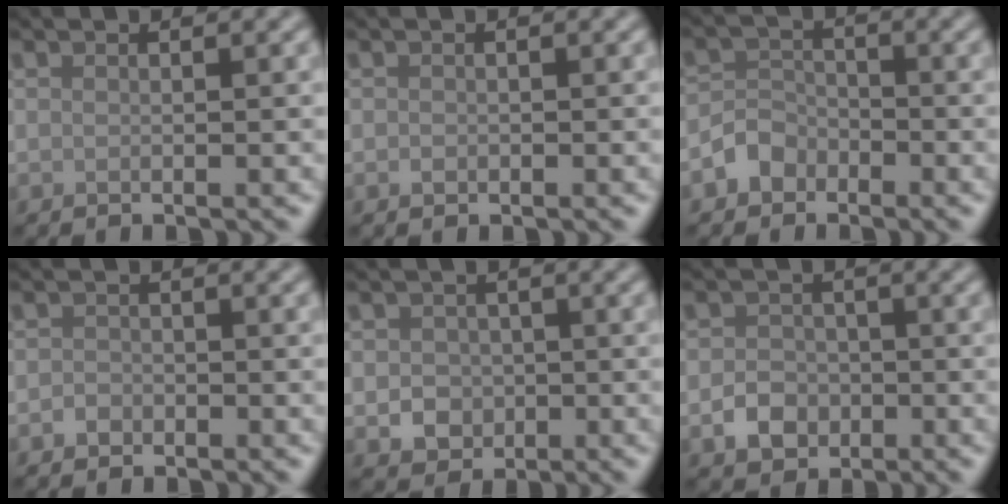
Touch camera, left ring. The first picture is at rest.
{"total": 0.6, "force": [-0.2, 0.5, 0.2], "torque": [-0.002, -0.003, -0.004]}
{"total": 2.4, "force": [-1.6, 1.8, 0.4], "torque": [0.000, 0.011, -0.037]}
{"total": 1.1, "force": [-0.6, 0.9, 0.2], "torque": [-0.001, 0.001, -0.013]}
{"total": 2.5, "force": [-0.4, 2.3, 1.0], "torque": [-0.012, -0.004, -0.008]}
{"total": 2.7, "force": [-1.0, 2.3, 1.2], "torque": [-0.015, 0.001, -0.021]}